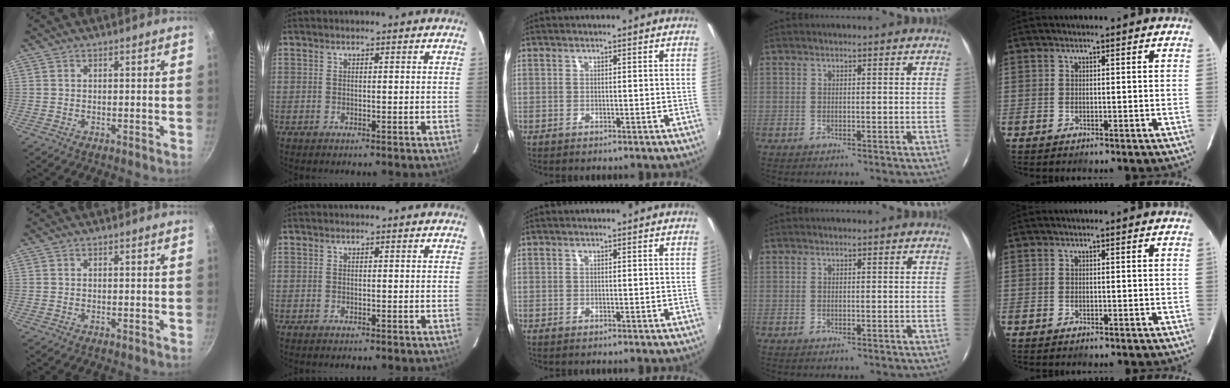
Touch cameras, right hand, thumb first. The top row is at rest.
{}